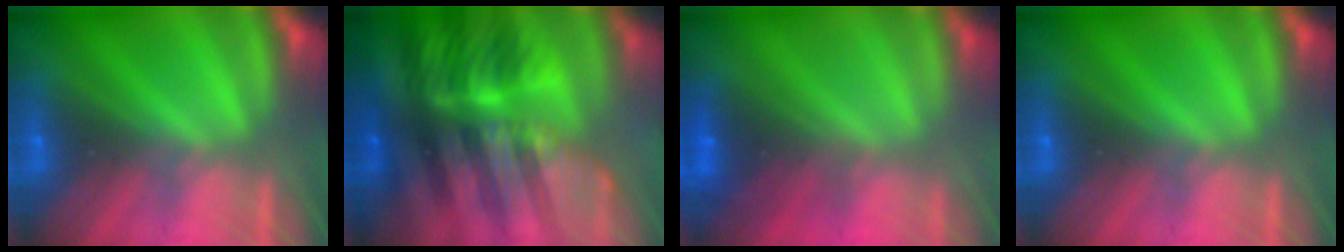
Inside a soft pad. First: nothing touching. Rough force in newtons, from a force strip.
{"total": 6.3}
{"total": 2.3}
{"total": 0.0}